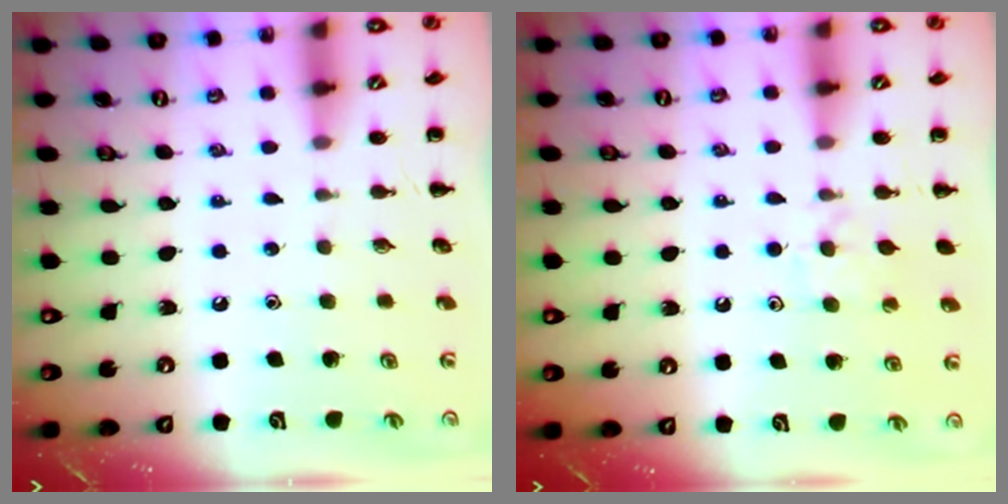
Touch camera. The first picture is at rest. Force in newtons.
{"total": 6.2, "press": 5.9, "slide": 1.9}